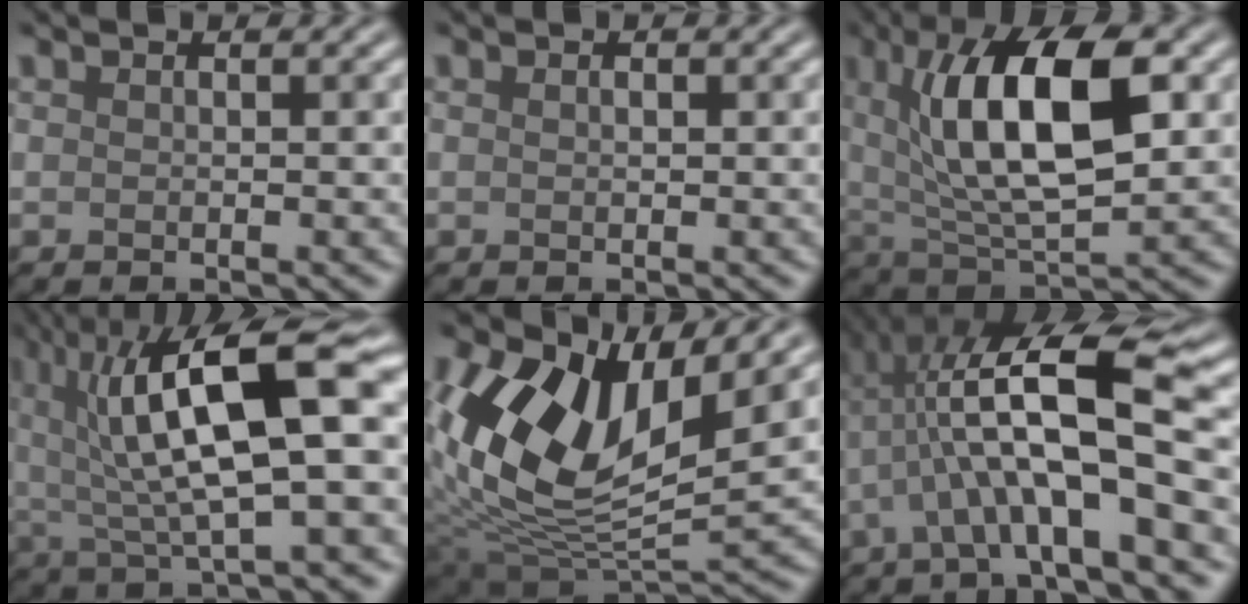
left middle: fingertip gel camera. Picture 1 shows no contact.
{"total": 0.8, "force": [-0.3, -0.6, -0.4], "torque": [0.004, -0.012, 0.005]}
{"total": 8.4, "force": [1.4, 3.0, 7.8], "torque": [-0.150, -0.020, 0.058]}
{"total": 10.6, "force": [2.0, 2.2, 10.2], "torque": [-0.198, -0.017, 0.072]}
{"total": 10.1, "force": [2.4, 5.3, 8.3], "torque": [-0.205, -0.029, 0.083]}
{"total": 8.7, "force": [-2.0, 1.1, 8.4], "torque": [-0.177, -0.003, 0.003]}